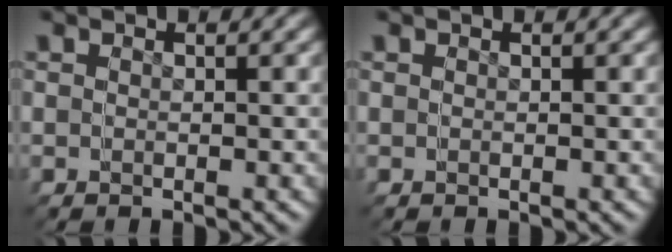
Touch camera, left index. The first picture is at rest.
{"total": 0.0}